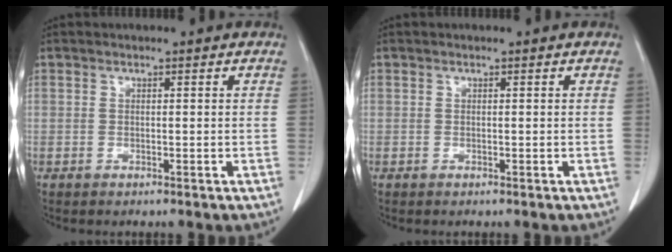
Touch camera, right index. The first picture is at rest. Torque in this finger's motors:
{"motor_torque": [0.00, 0.00, 0.00, 0.00]}